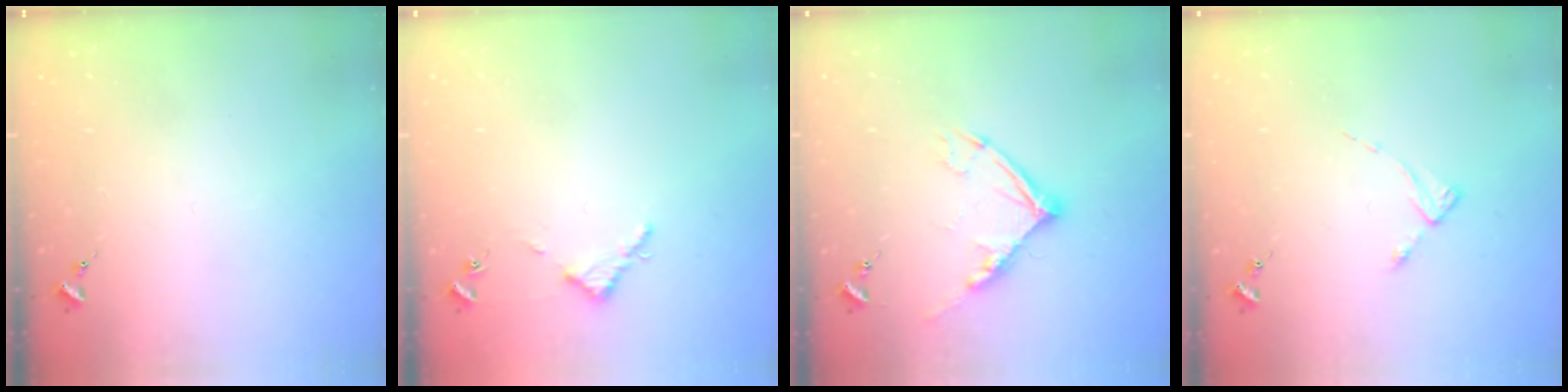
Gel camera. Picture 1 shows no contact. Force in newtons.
{"total": 2.8, "press": 2.8, "slide": 0.3}
{"total": 10.7, "press": 10.6, "slide": 1.1}
{"total": 2.6, "press": 2.6, "slide": 0.3}